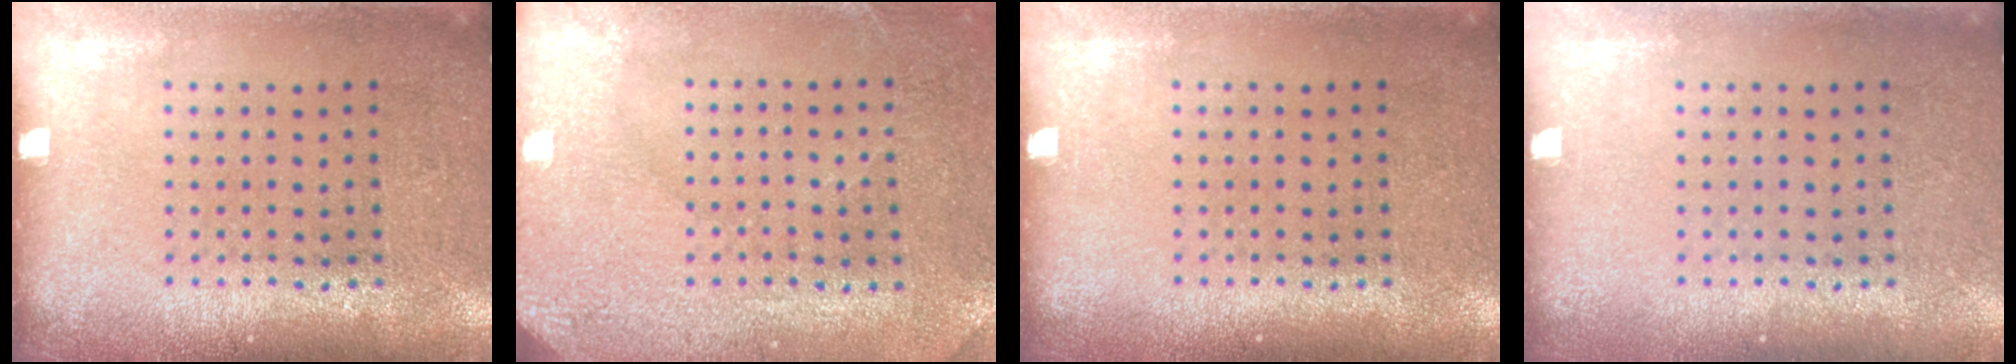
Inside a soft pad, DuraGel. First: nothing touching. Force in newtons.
{"total": 2.9, "press": 2.7, "slide": 1.1}
{"total": 0.0}
{"total": 0.0}